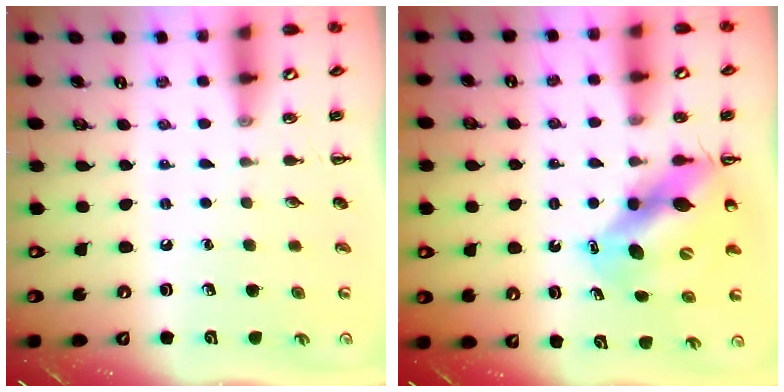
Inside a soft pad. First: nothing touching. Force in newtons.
{"total": 11.3, "press": 10.8, "slide": 3.1}